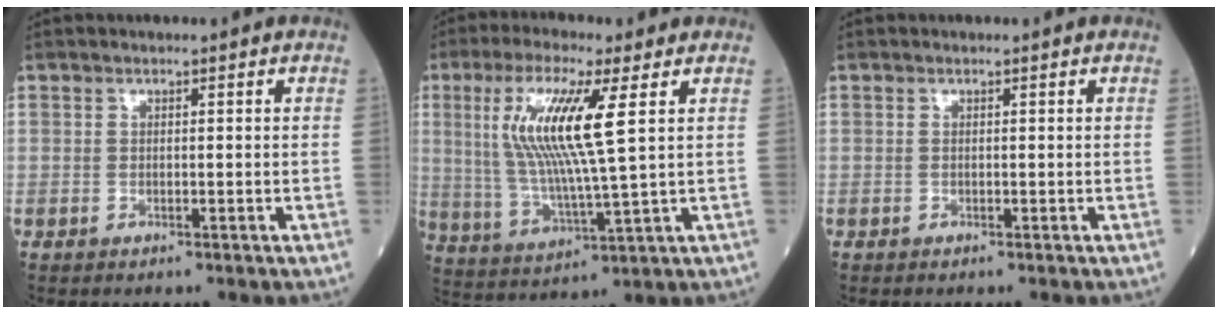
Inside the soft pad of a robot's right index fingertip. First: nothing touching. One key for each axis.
{"total": 13.0, "fx": 3.6, "fy": 0.4, "fz": 12.5, "tx": -0.272, "ty": -0.002, "tz": 0.067}
{"total": 0.0}